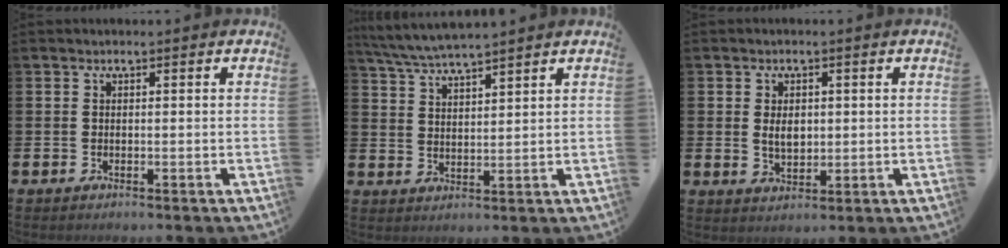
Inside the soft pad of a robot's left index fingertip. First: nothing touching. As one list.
[{"total": 5.0, "force": [4.9, 0.0, 1.2], "torque": [-0.043, -0.022, 0.088]}, {"total": 3.0, "force": [0.6, 1.9, 2.3], "torque": [-0.024, -0.001, 0.004]}]